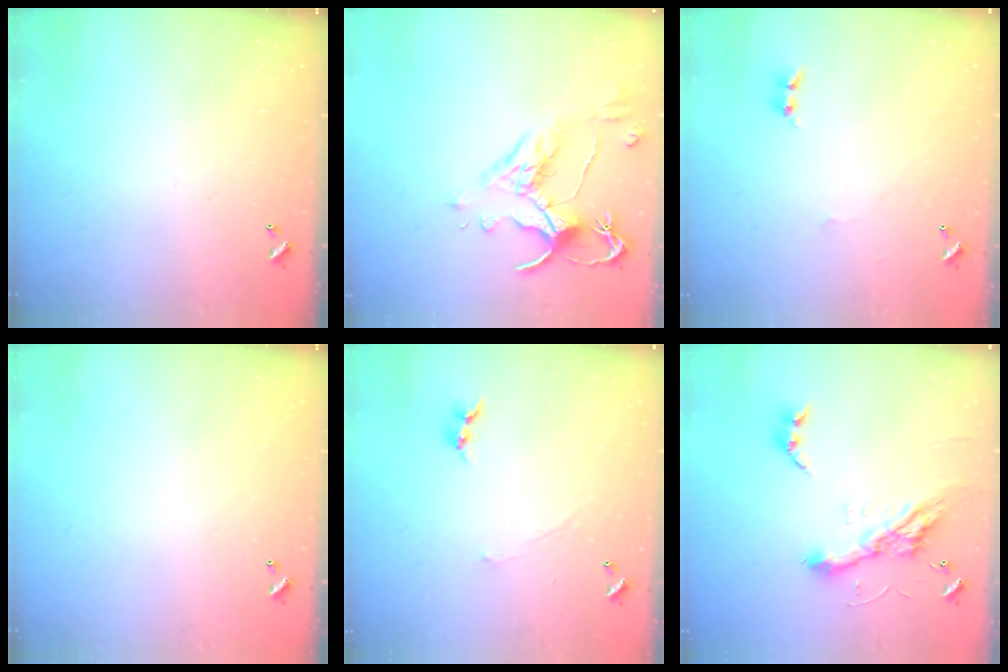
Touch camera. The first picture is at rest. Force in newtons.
{"total": 2.6, "press": 2.2, "slide": 1.3}
{"total": 1.7, "press": 1.6, "slide": 0.5}
{"total": 0.0}
{"total": 1.0, "press": 0.8, "slide": 0.6}
{"total": 13.4, "press": 13.3, "slide": 0.8}